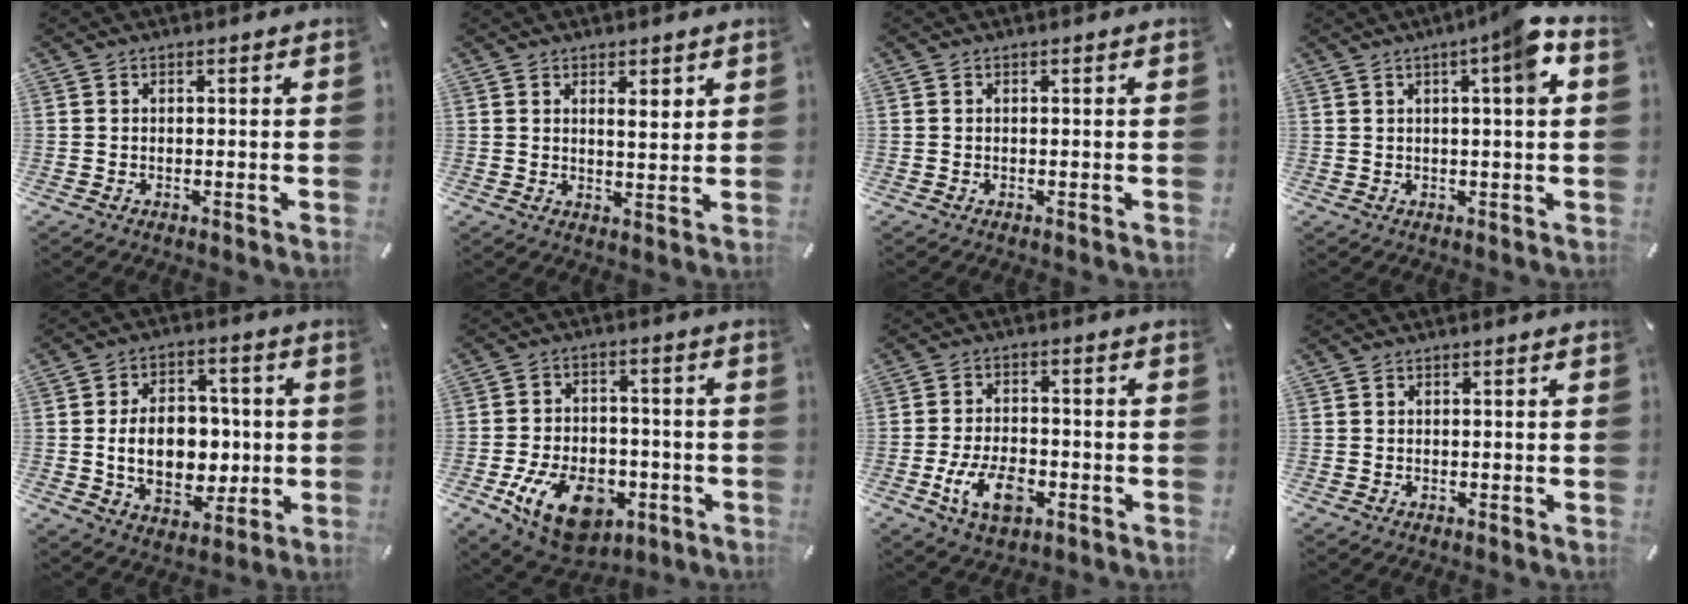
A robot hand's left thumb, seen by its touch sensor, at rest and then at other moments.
{"total": 3.6, "force": [2.2, 1.5, 2.4], "torque": [-0.028, -0.016, 0.034]}
{"total": 0.0}
{"total": 8.0, "force": [2.7, 0.4, 7.5], "torque": [-0.104, -0.013, 0.035]}
{"total": 14.7, "force": [-0.7, 10.5, 10.3], "torque": [-0.172, 0.006, -0.007]}
{"total": 15.0, "force": [-5.8, 9.1, 10.3], "torque": [-0.189, 0.022, -0.098]}
{"total": 9.9, "force": [-3.7, 5.7, 7.2], "torque": [-0.148, 0.004, -0.067]}
{"total": 0.0}